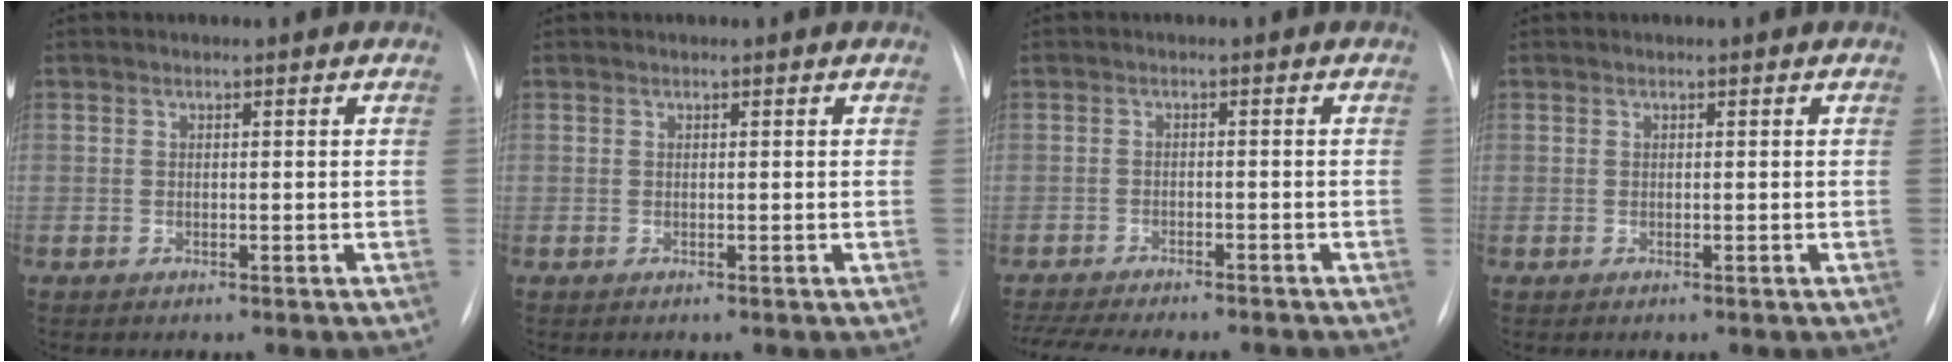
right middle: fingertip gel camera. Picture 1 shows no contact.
{"total": 0.0}
{"total": 14.7, "force": [-13.0, 3.1, 6.2], "torque": [-0.131, -0.012, -0.177]}
{"total": 0.0}